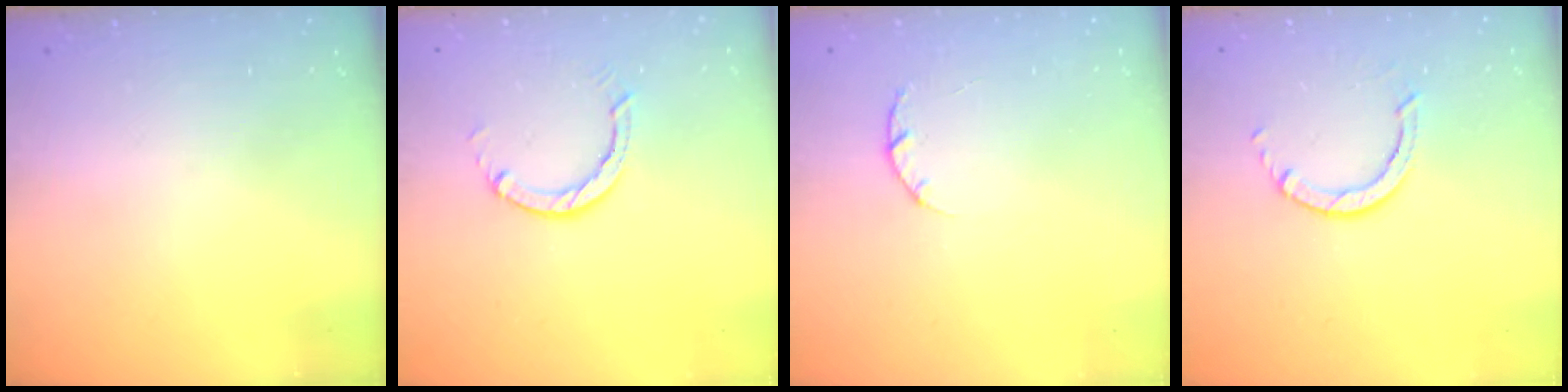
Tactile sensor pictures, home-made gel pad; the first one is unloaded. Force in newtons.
{"total": 3.8, "press": 3.8, "slide": 0.5}
{"total": 2.0, "press": 1.9, "slide": 0.4}
{"total": 3.4, "press": 3.3, "slide": 0.5}